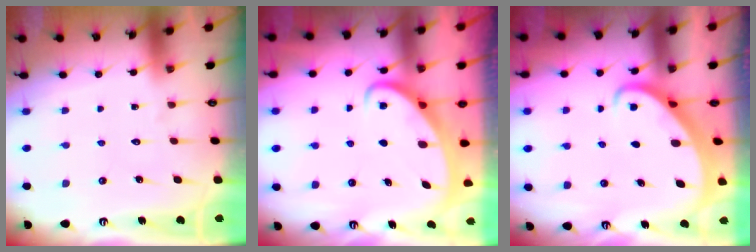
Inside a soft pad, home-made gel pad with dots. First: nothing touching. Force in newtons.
{"total": 2.3, "press": 2.3, "slide": 0.3}
{"total": 2.5, "press": 2.5, "slide": 0.2}